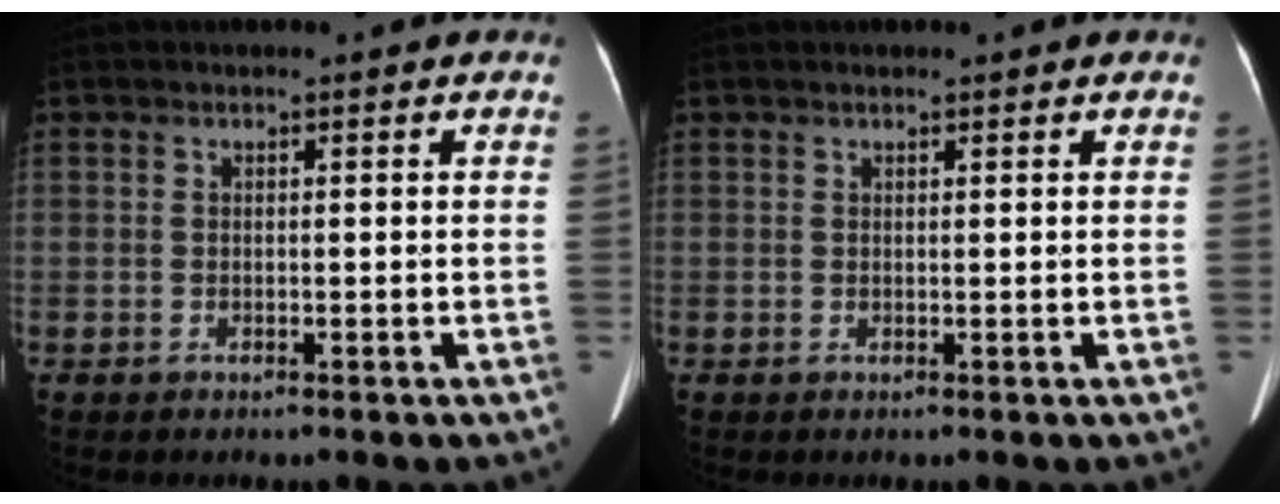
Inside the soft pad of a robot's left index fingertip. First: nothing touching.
{"total": 0.9, "force": [0.7, 0.3, 0.4], "torque": [-0.010, 0.011, 0.009]}